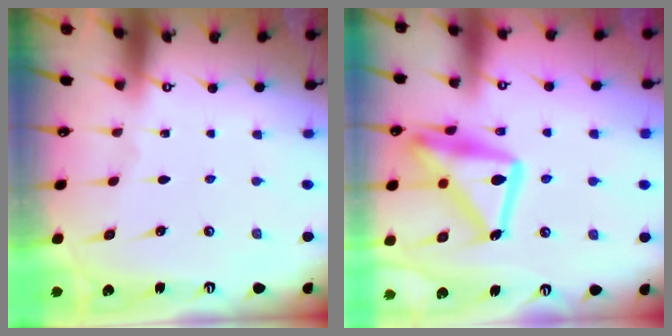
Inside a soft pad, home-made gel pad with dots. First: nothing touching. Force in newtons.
{"total": 21.5, "press": 21.4, "slide": 1.5}